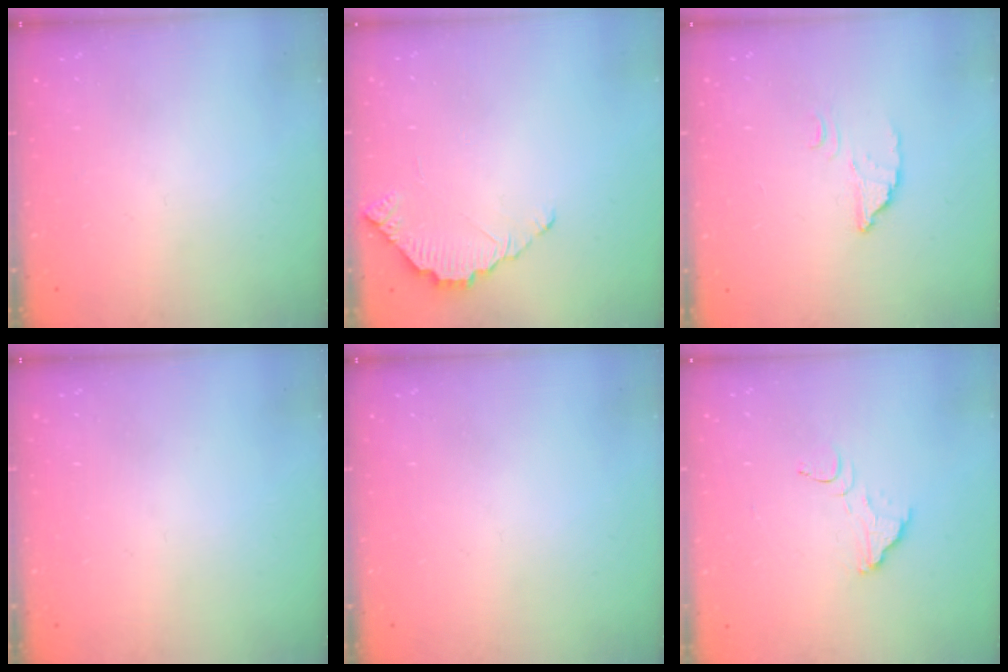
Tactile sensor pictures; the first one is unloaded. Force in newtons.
{"total": 2.8, "press": 2.8, "slide": 0.3}
{"total": 2.4, "press": 2.4, "slide": 0.1}
{"total": 0.0}
{"total": 0.0}
{"total": 2.6, "press": 2.6, "slide": 0.2}